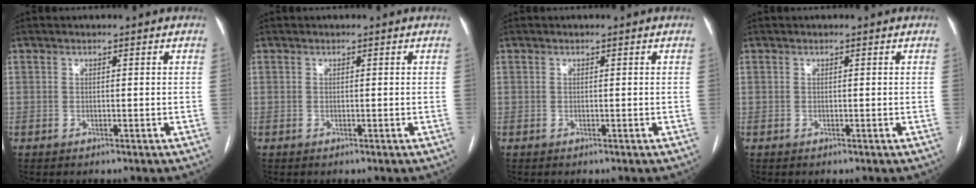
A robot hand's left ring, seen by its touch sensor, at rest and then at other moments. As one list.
[{"total": 0.0}, {"total": 0.0}, {"total": 0.0}]